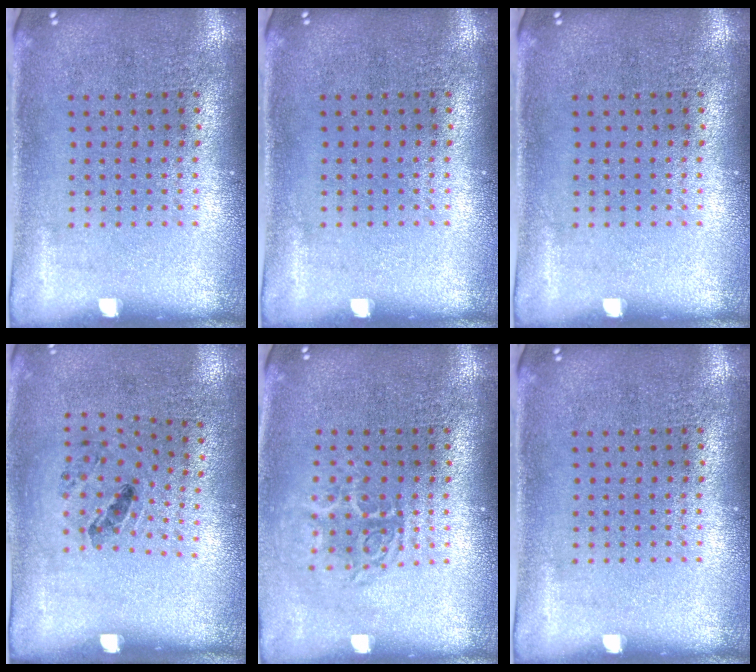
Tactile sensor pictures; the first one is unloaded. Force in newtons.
{"total": 0.0}
{"total": 0.0}
{"total": 1.2, "press": 0.7, "slide": 0.9}
{"total": 1.7, "press": 1.3, "slide": 1.1}
{"total": 0.0}